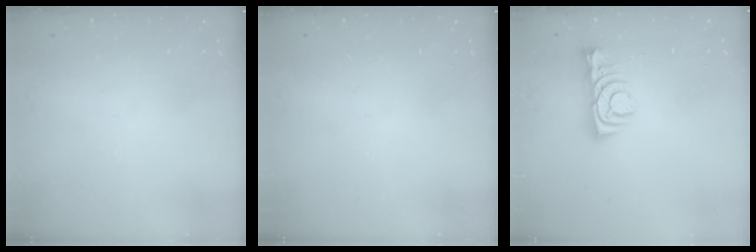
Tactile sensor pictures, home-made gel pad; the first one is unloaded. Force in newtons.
{"total": 0.0}
{"total": 7.0, "press": 7.0, "slide": 0.8}